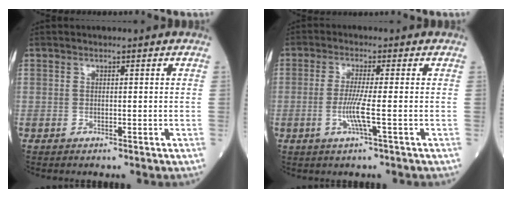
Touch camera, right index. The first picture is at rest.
{"total": 4.4, "force": [-1.2, -0.4, 4.2], "torque": [-0.086, -0.009, -0.027]}